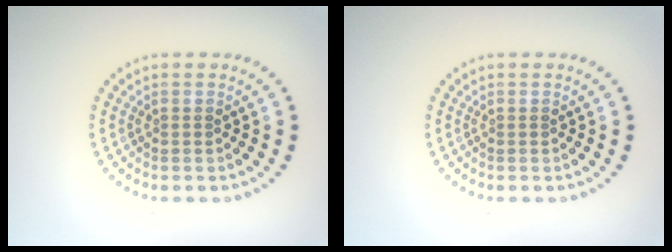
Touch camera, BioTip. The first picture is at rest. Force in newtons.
{"total": 0.0}